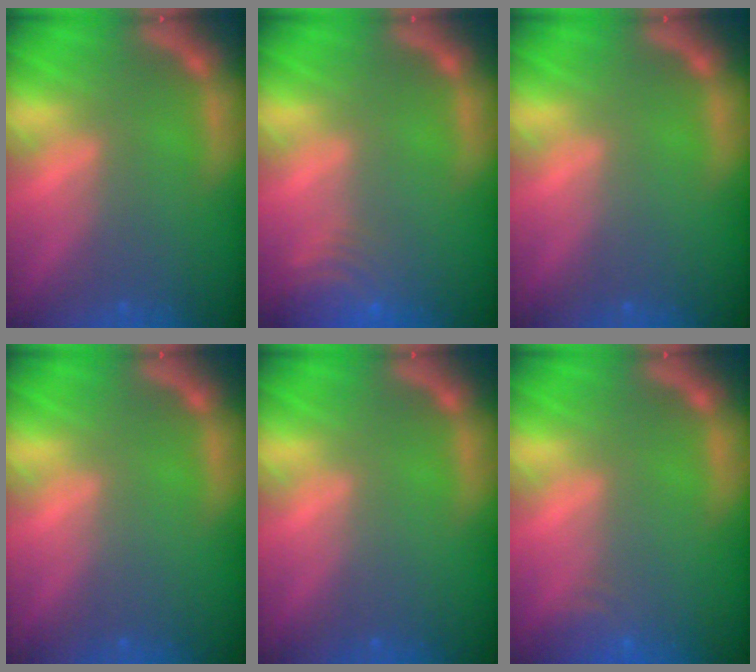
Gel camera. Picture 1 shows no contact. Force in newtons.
{"total": 6.5}
{"total": 0.0}
{"total": 0.0}
{"total": 0.0}
{"total": 2.4}